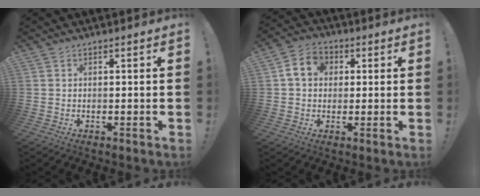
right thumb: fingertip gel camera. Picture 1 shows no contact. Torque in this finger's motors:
{"motor_torque": [0.95, 1.37, 0.49, -0.44, 0.21]}